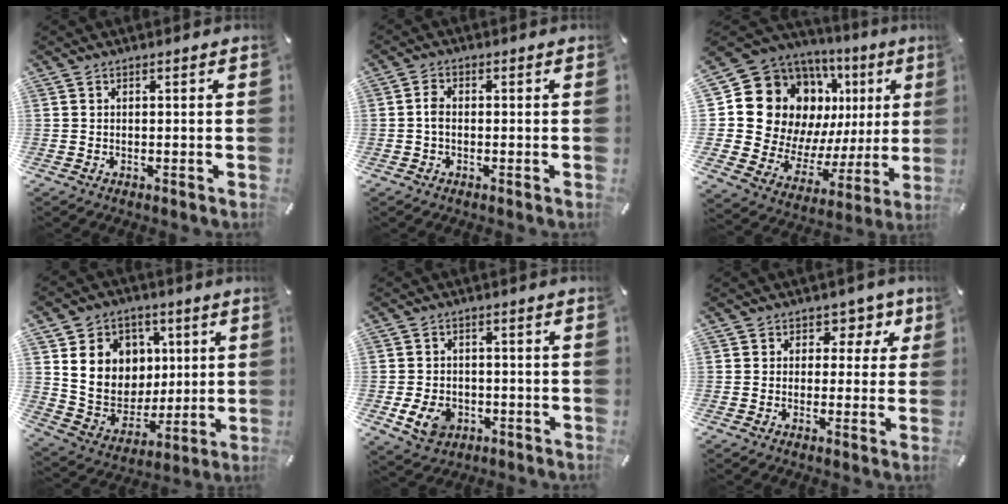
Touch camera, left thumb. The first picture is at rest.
{"total": 2.4, "force": [-0.3, 1.5, 1.9], "torque": [-0.035, 0.005, -0.006]}
{"total": 20.1, "force": [8.7, 14.8, 10.5], "torque": [-0.171, -0.067, 0.180]}
{"total": 13.2, "force": [3.7, 12.2, 3.6], "torque": [-0.057, -0.022, 0.082]}
{"total": 7.0, "force": [-2.0, 5.6, 3.6], "torque": [-0.077, 0.000, -0.040]}
{"total": 6.1, "force": [2.1, 5.1, 2.6], "torque": [-0.019, -0.011, 0.030]}